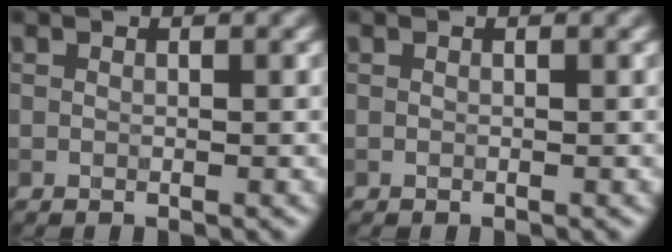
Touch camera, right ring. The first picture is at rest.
{"total": 0.0}